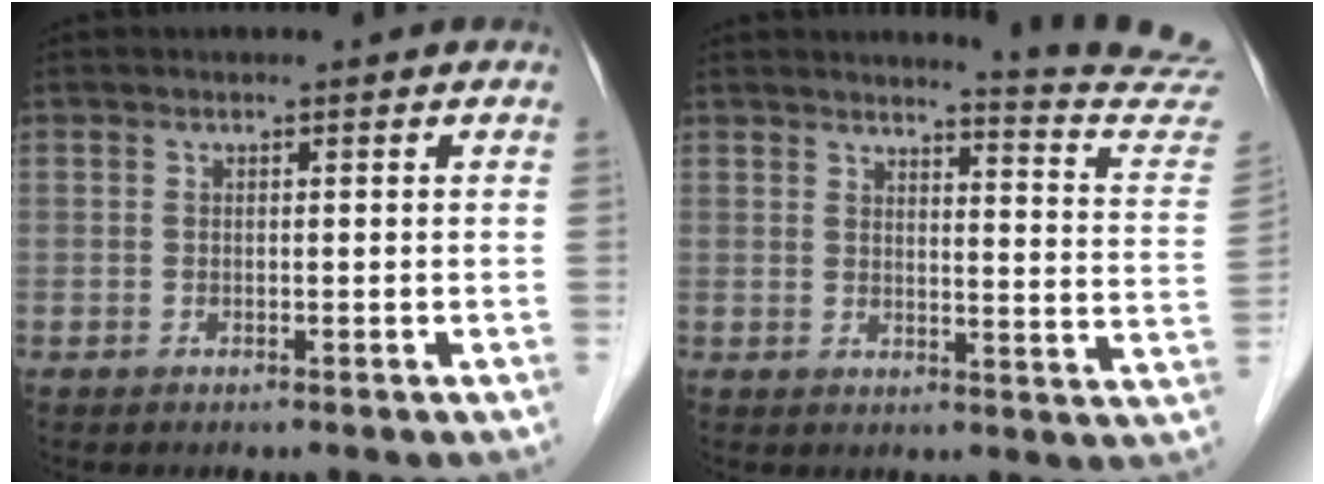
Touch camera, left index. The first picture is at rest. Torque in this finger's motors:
{"motor_torque": [0.53, -0.63, 0.27, 0.04]}